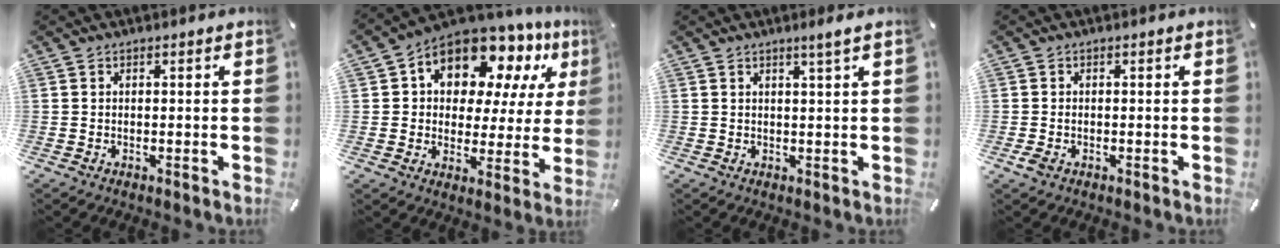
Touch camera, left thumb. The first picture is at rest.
{"total": 13.2, "force": [9.0, 7.8, 5.7], "torque": [-0.103, -0.072, 0.163]}
{"total": 2.4, "force": [1.4, -0.1, 1.9], "torque": [-0.039, -0.002, 0.024]}
{"total": 1.1, "force": [-0.5, 0.8, 0.5], "torque": [-0.009, 0.002, -0.010]}